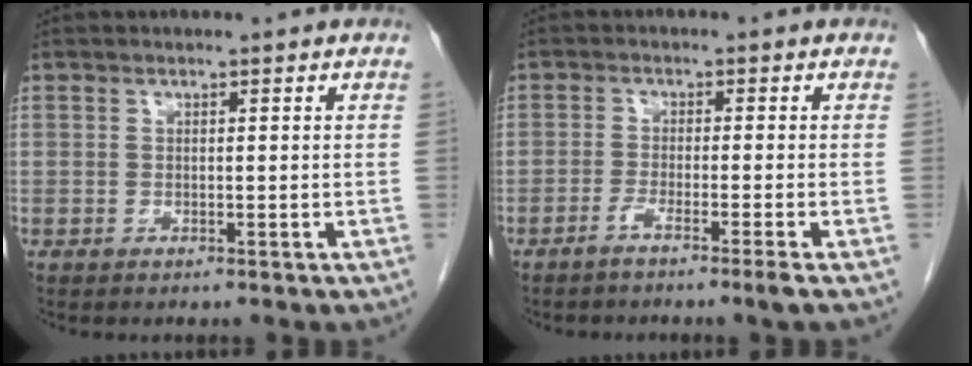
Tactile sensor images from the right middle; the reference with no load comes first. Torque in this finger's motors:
{"motor_torque": [-0.08, -0.17, 0.00, 0.00]}